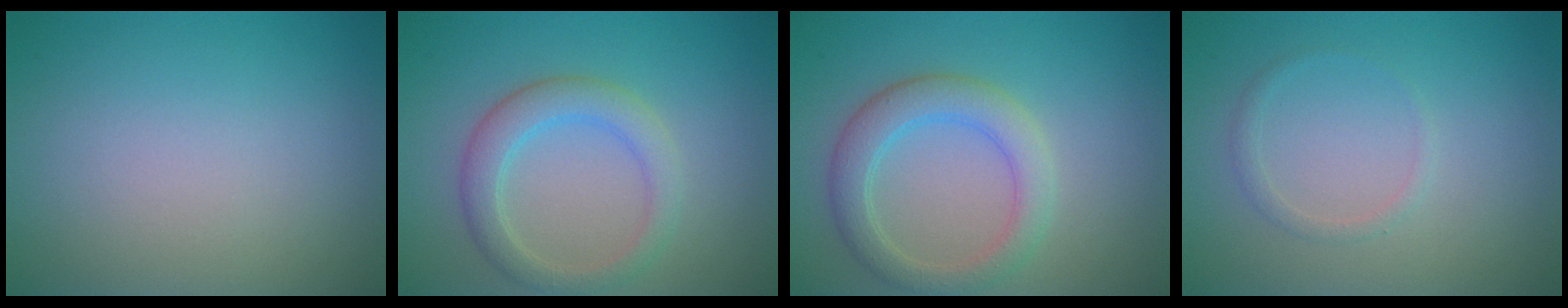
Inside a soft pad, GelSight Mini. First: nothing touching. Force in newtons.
{"total": 3.4, "press": 3.4, "slide": 0.3}
{"total": 3.9, "press": 3.9, "slide": 0.5}
{"total": 1.0, "press": 1.0, "slide": 0.1}